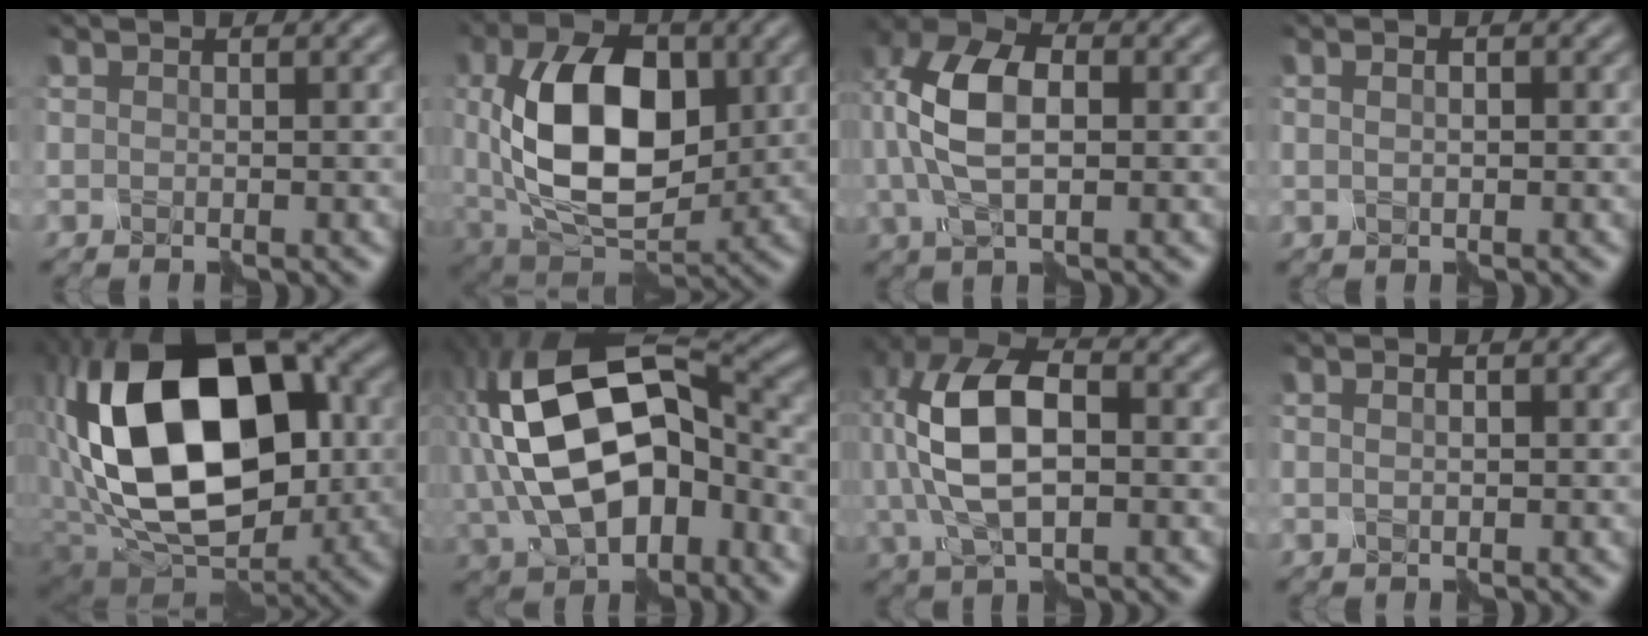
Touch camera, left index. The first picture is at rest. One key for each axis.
{"total": 11.6, "fx": 0.7, "fy": 7.1, "fz": 9.1, "tx": -0.160, "ty": 0.000, "tz": 0.014}
{"total": 7.6, "fx": 0.5, "fy": 4.5, "fz": 6.1, "tx": -0.134, "ty": 0.011, "tz": 0.001}
{"total": 1.6, "fx": 0.5, "fy": 0.8, "fz": 1.3, "tx": -0.016, "ty": 0.001, "tz": -0.001}
{"total": 17.4, "fx": 1.0, "fy": 11.4, "fz": 13.1, "tx": -0.233, "ty": 0.011, "tz": 0.008}
{"total": 15.2, "fx": -0.7, "fy": 9.7, "fz": 11.7, "tx": -0.231, "ty": 0.000, "tz": -0.007}
{"total": 10.4, "fx": 0.8, "fy": 5.9, "fz": 8.6, "tx": -0.191, "ty": 0.012, "tz": 0.011}
{"total": 1.3, "fx": 0.3, "fy": 0.6, "fz": 1.0, "tx": -0.012, "ty": -0.003, "tz": 0.003}